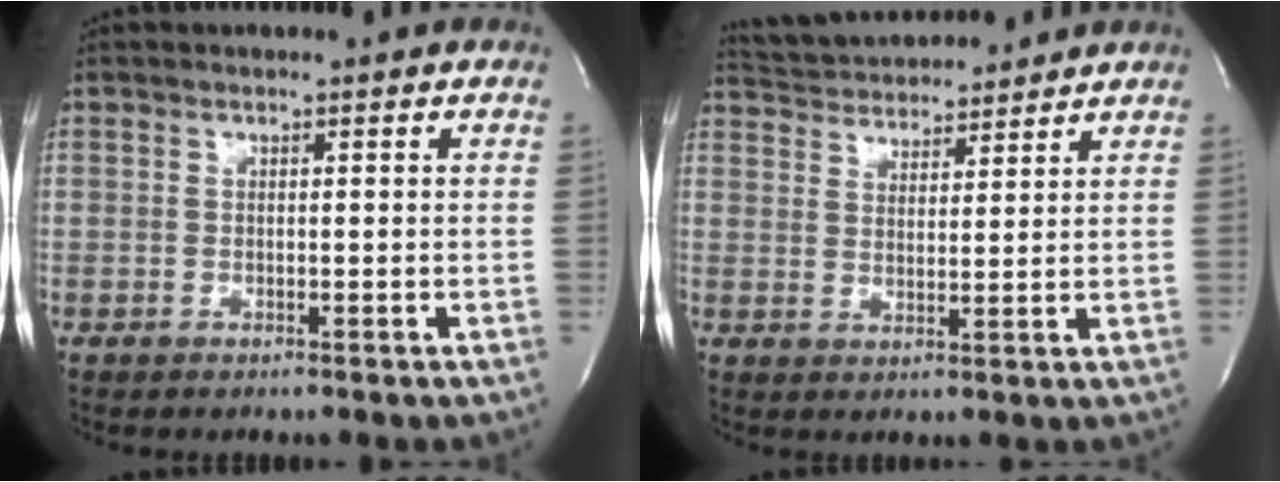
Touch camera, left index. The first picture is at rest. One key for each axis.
{"total": 11.0, "fx": 10.5, "fy": 1.7, "fz": 2.6, "tx": -0.049, "ty": 0.023, "tz": 0.166}